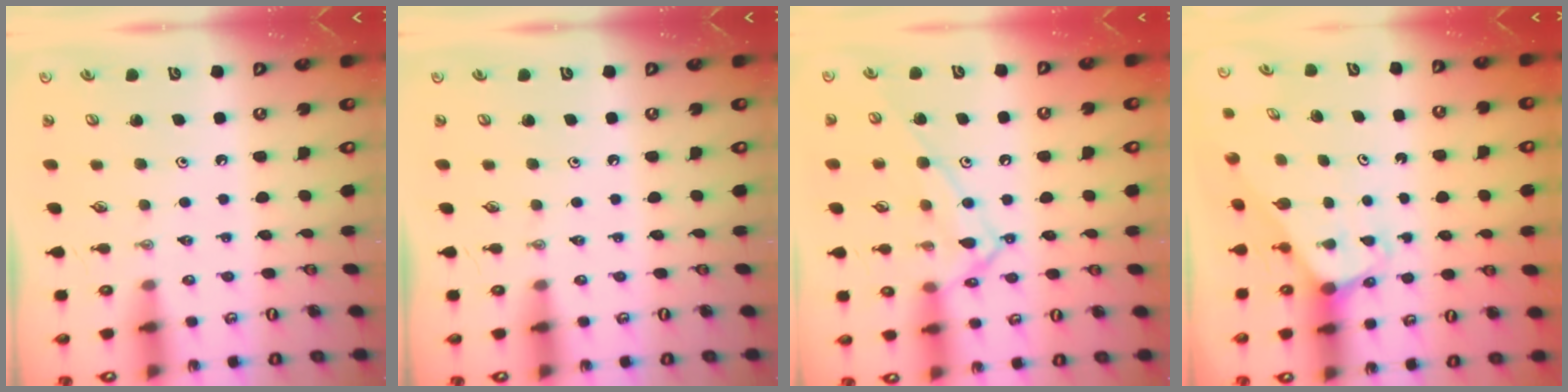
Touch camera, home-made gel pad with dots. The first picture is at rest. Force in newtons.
{"total": 0.0}
{"total": 12.6, "press": 12.6, "slide": 0.7}
{"total": 2.1, "press": 2.1, "slide": 0.1}